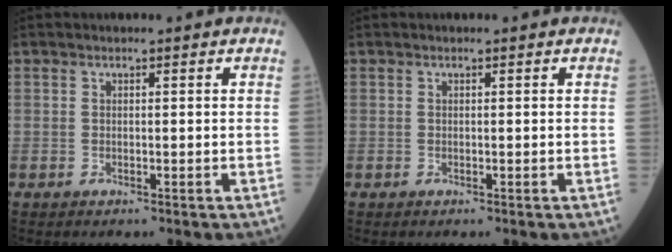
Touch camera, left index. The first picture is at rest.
{"total": 0.0}